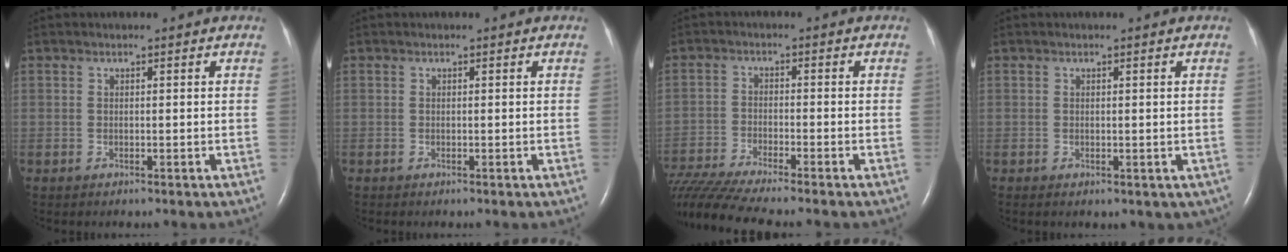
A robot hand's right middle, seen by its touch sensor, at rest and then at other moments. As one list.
[{"total": 0.0}, {"total": 12.6, "force": [-11.2, -0.6, 5.8], "torque": [-0.102, -0.018, -0.192]}, {"total": 1.6, "force": [-0.3, 1.2, 0.9], "torque": [-0.010, -0.002, 0.006]}]